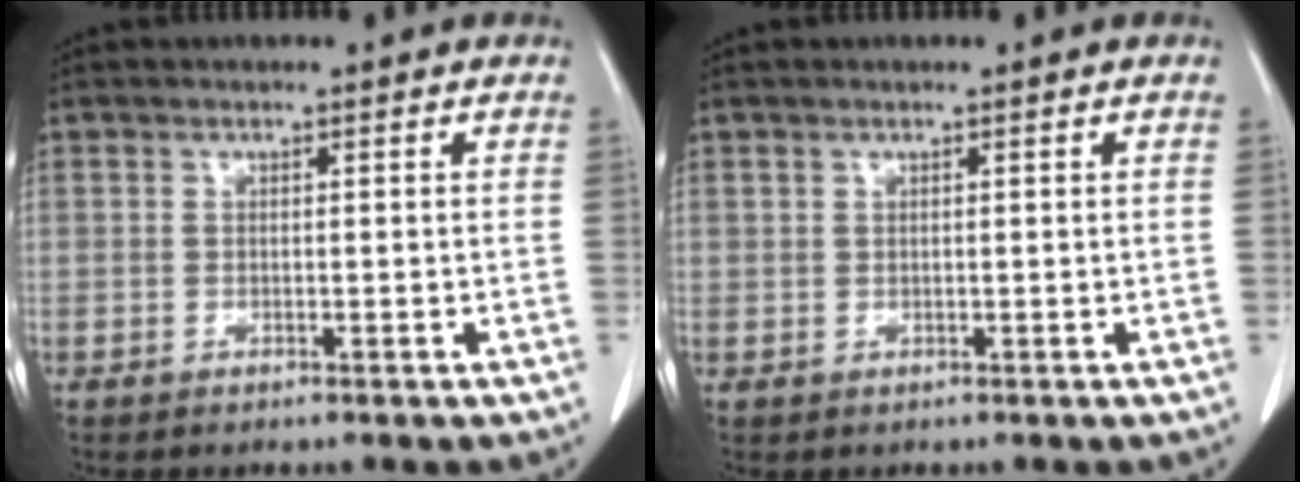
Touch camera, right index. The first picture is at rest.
{"total": 0.6, "force": [0.3, 0.6, 0.0], "torque": [0.009, 0.002, 0.002]}